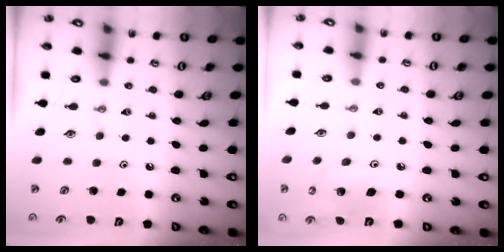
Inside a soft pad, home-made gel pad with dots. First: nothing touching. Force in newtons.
{"total": 6.9, "press": 6.7, "slide": 1.8}